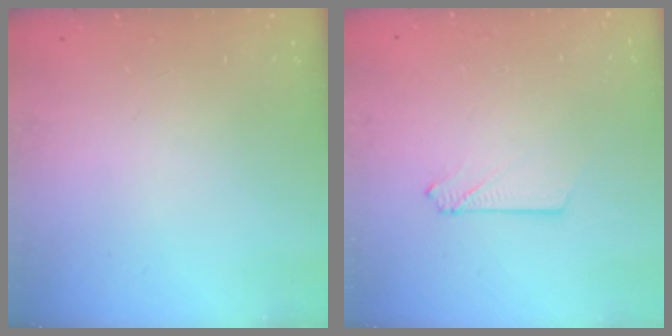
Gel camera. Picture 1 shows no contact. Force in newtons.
{"total": 2.6, "press": 2.6, "slide": 0.3}